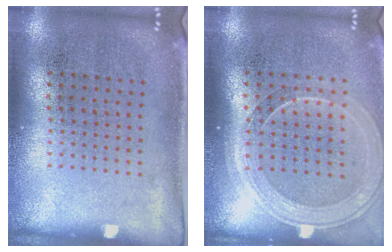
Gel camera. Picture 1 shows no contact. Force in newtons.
{"total": 1.7, "press": 1.6, "slide": 0.7}